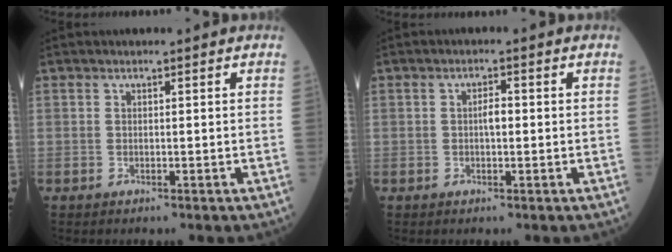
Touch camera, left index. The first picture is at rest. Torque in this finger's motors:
{"motor_torque": [0.28, 0.23, 0.03, 0.01]}